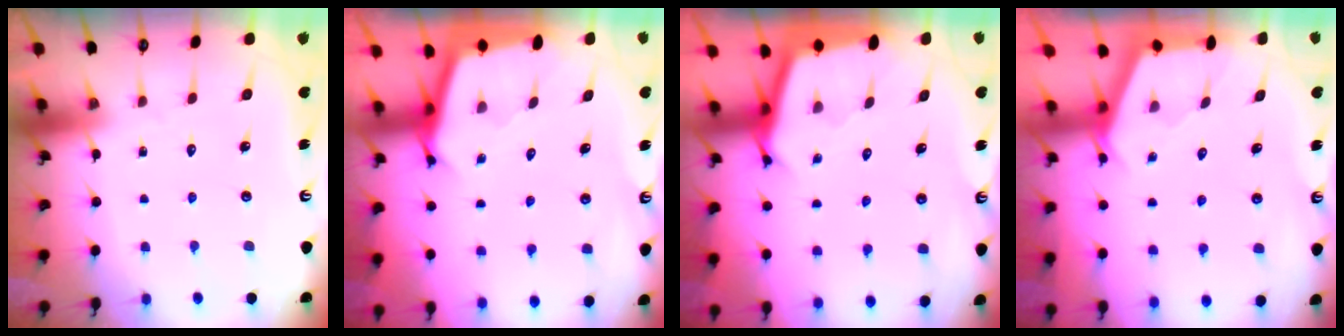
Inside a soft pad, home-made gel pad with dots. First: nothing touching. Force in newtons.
{"total": 2.7, "press": 2.7, "slide": 0.1}
{"total": 2.7, "press": 2.7, "slide": 0.1}
{"total": 2.4, "press": 2.4, "slide": 0.3}